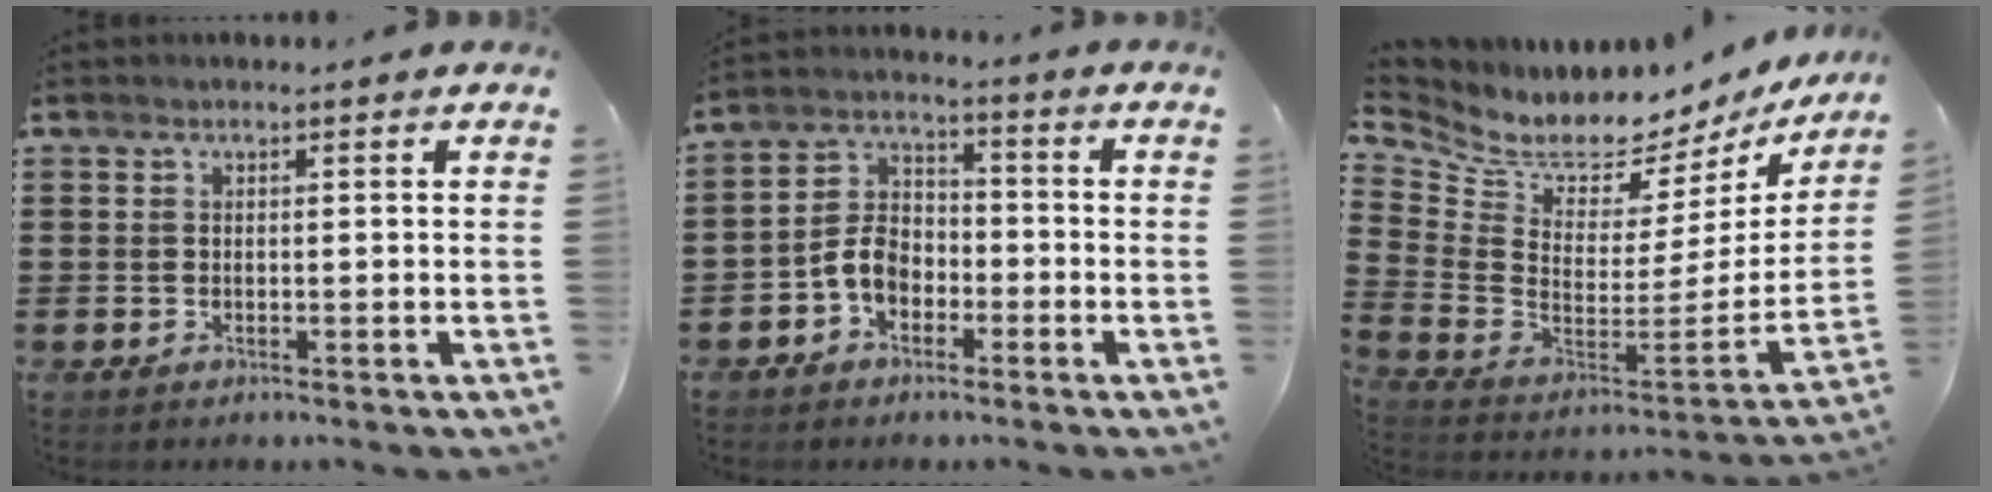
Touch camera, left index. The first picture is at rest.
{"total": 6.0, "force": [-3.0, 4.1, 3.3], "torque": [-0.082, 0.011, -0.064]}
{"total": 5.5, "force": [4.9, 2.1, 1.4], "torque": [-0.065, -0.055, 0.080]}